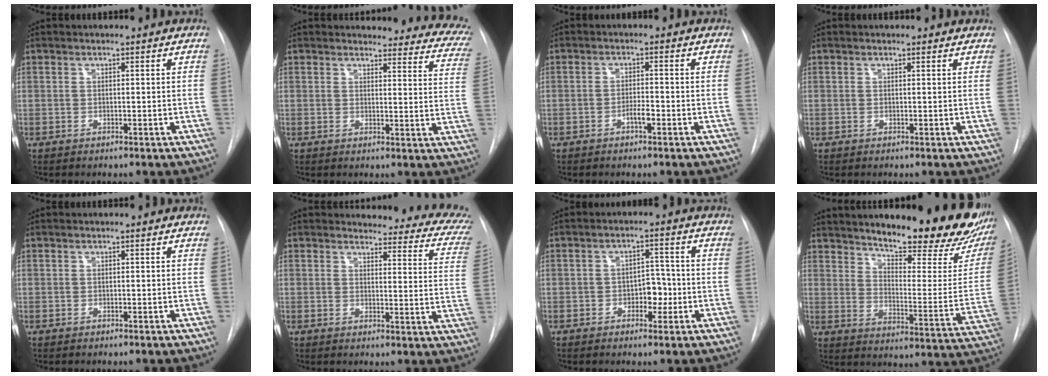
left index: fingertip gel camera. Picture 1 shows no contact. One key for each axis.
{"total": 18.5, "fx": 17.4, "fy": 4.8, "fz": 4.1, "tx": -0.013, "ty": -0.081, "tz": 0.160}
{"total": 2.0, "fx": -1.1, "fy": 0.4, "fz": 1.6, "tx": -0.026, "ty": 0.002, "tz": -0.020}
{"total": 1.7, "fx": 1.5, "fy": 0.6, "fz": 0.3, "tx": -0.011, "ty": 0.011, "tz": 0.013}
{"total": 0.0}
{"total": 16.5, "fx": 15.5, "fy": 3.6, "fz": 4.2, "tx": -0.013, "ty": -0.080, "tz": 0.139}
{"total": 4.1, "fx": -1.3, "fy": 2.6, "fz": 2.9, "tx": -0.034, "ty": 0.008, "tz": -0.019}
{"total": 25.8, "fx": 20.8, "fy": 5.3, "fz": 14.5, "tx": -0.212, "ty": -0.061, "tz": 0.265}